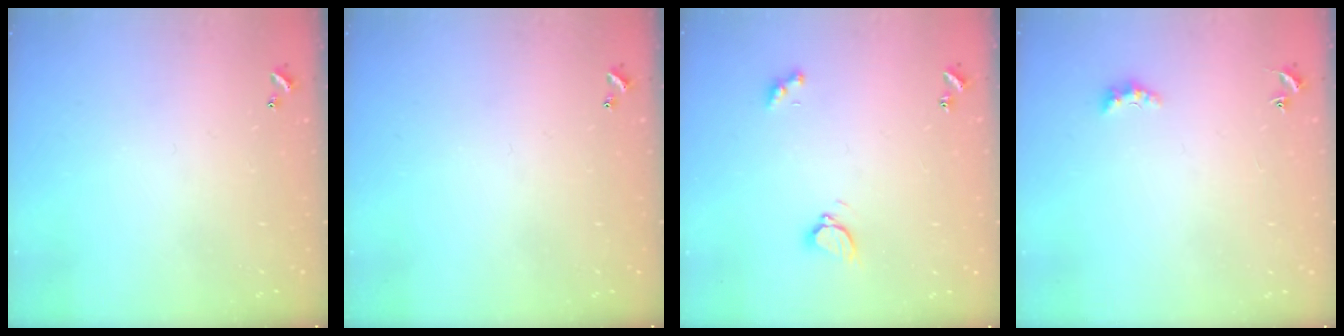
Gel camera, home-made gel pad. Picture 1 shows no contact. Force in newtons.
{"total": 0.0}
{"total": 3.0, "press": 3.0, "slide": 0.6}
{"total": 2.7, "press": 2.7, "slide": 0.6}